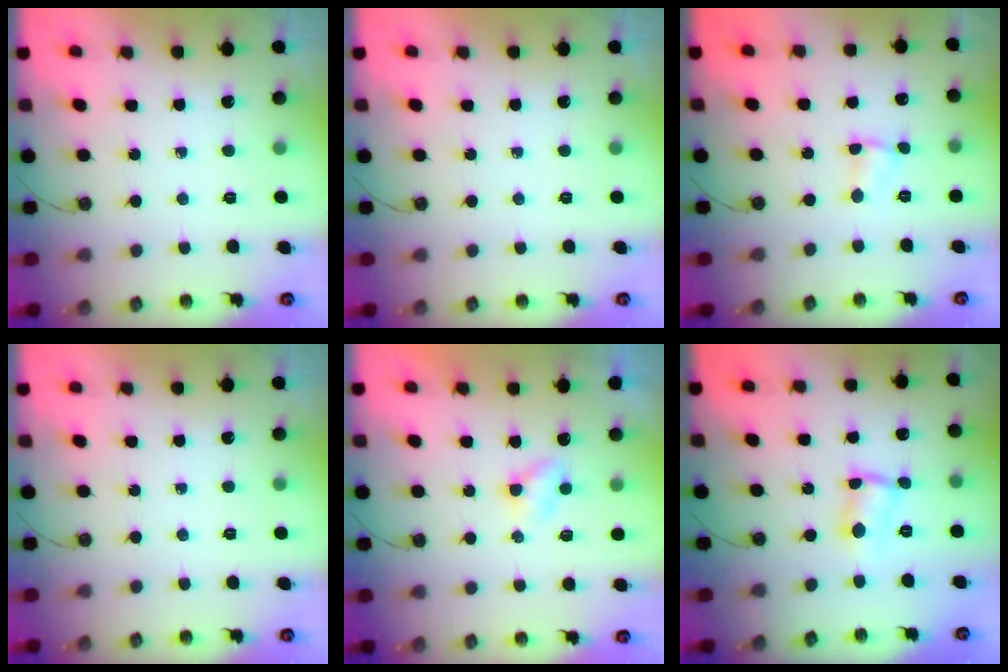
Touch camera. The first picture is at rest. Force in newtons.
{"total": 0.0}
{"total": 1.9, "press": 1.9, "slide": 0.3}
{"total": 0.0}
{"total": 3.1, "press": 3.1, "slide": 0.4}
{"total": 2.3, "press": 2.2, "slide": 0.6}